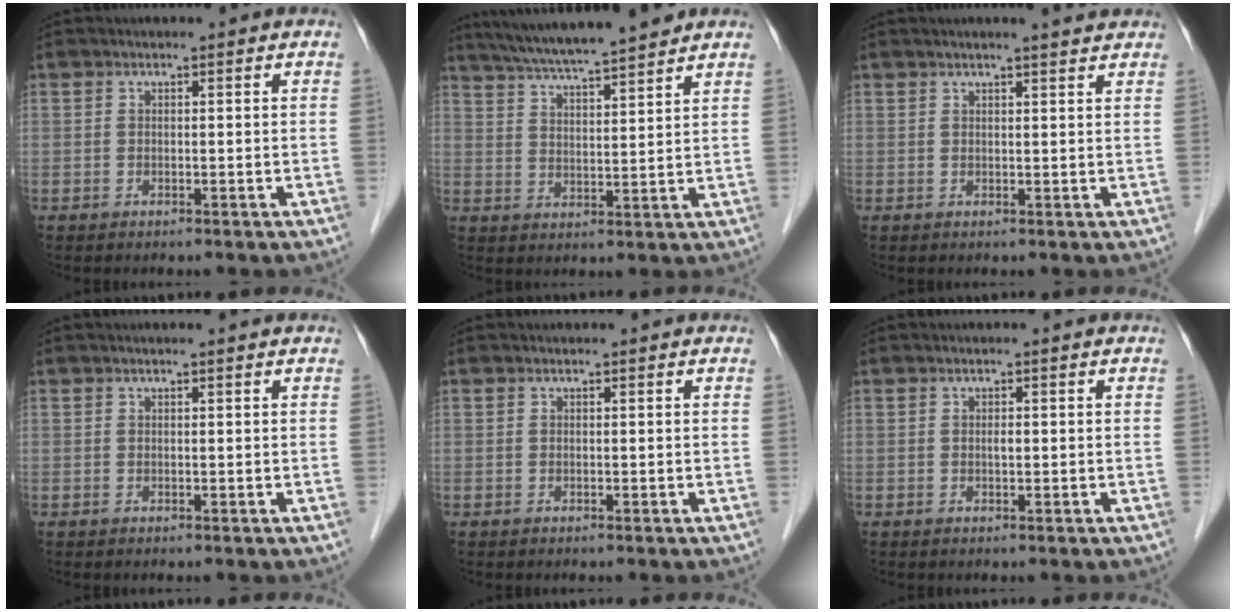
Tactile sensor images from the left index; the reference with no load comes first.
{"total": 13.2, "force": [11.5, 0.2, 6.4], "torque": [-0.113, 0.017, 0.180]}
{"total": 3.9, "force": [3.4, 0.0, 1.9], "torque": [-0.027, 0.007, 0.036]}
{"total": 0.7, "force": [0.5, -0.2, 0.5], "torque": [-0.009, 0.004, 0.010]}
{"total": 0.0}
{"total": 0.6, "force": [-0.3, 0.1, 0.6], "torque": [-0.008, -0.004, -0.005]}